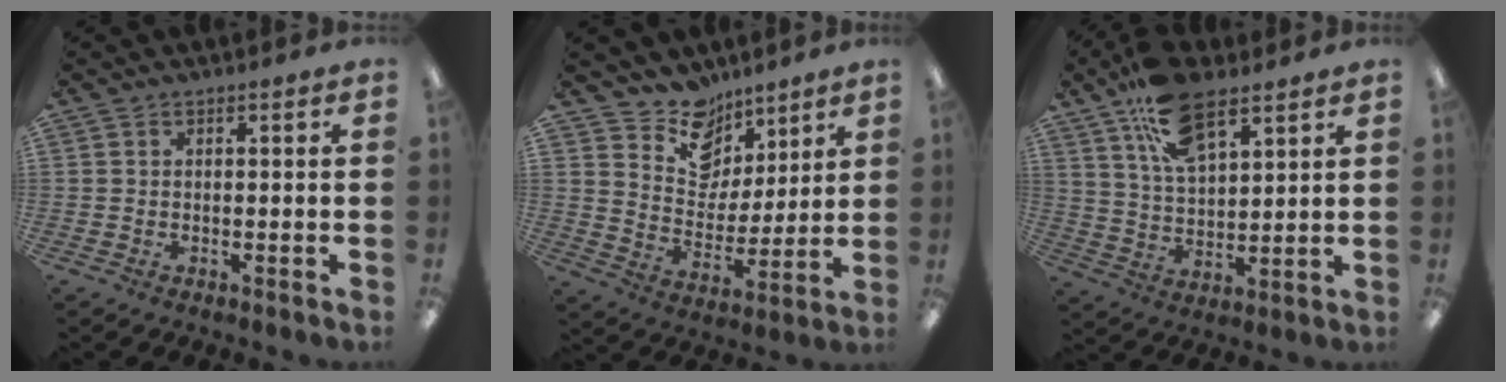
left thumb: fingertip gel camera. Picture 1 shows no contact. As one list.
[{"total": 11.7, "force": [9.0, 7.3, 2.0], "torque": [-0.042, -0.068, 0.172]}, {"total": 14.5, "force": [9.2, 6.8, 8.9], "torque": [-0.156, -0.030, 0.166]}]